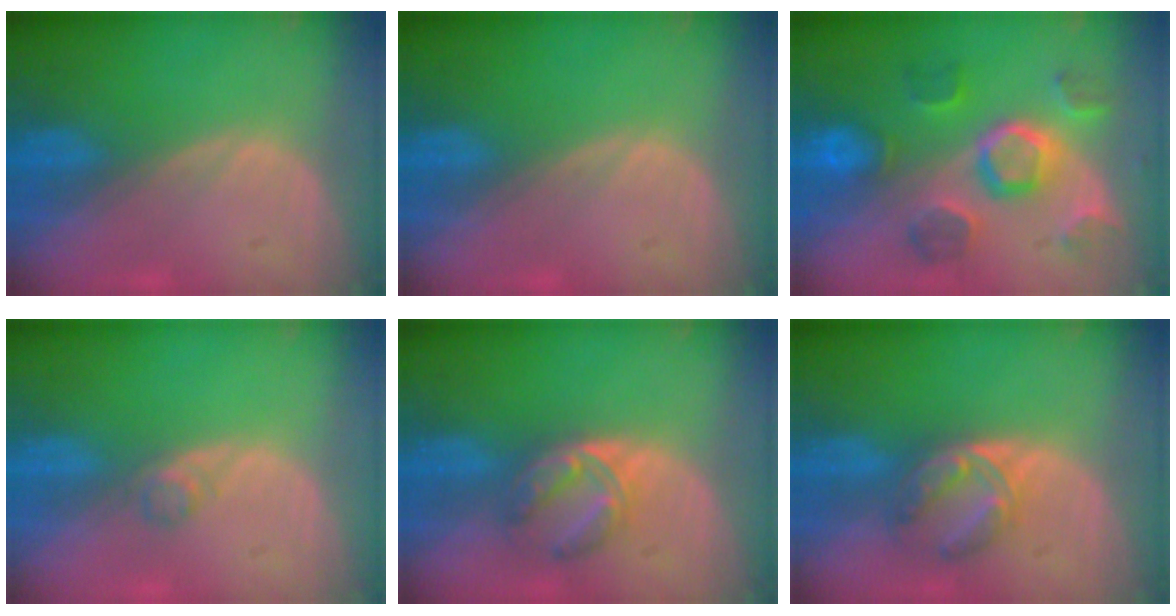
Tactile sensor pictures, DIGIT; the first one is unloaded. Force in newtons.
{"total": 0.0}
{"total": 9.3, "press": 9.1, "slide": 1.9}
{"total": 1.4, "press": 1.4, "slide": 0.1}
{"total": 5.7, "press": 5.4, "slide": 1.6}
{"total": 6.0, "press": 5.6, "slide": 2.2}